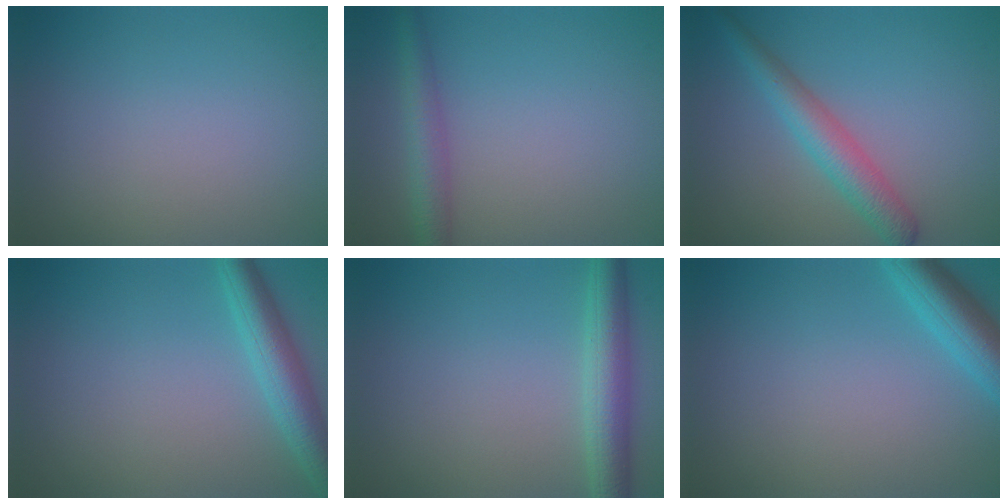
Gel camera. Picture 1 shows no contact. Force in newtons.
{"total": 3.0, "press": 3.0, "slide": 0.1}
{"total": 3.7, "press": 3.7, "slide": 0.1}
{"total": 4.2, "press": 4.2, "slide": 0.2}
{"total": 4.3, "press": 4.3, "slide": 0.1}
{"total": 4.3, "press": 4.3, "slide": 0.3}